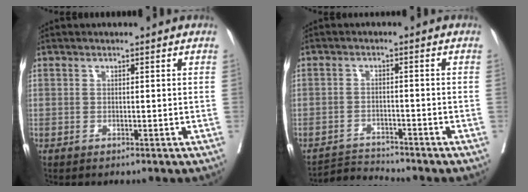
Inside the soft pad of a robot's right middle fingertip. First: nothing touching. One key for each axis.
{"total": 3.9, "fx": -3.5, "fy": -0.9, "fz": -1.4, "tx": 0.025, "ty": -0.009, "tz": -0.059}